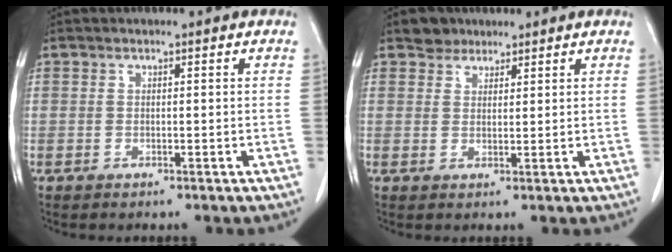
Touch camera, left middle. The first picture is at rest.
{"total": 2.6, "force": [2.1, 1.6, 0.2], "torque": [-0.004, 0.008, 0.033]}